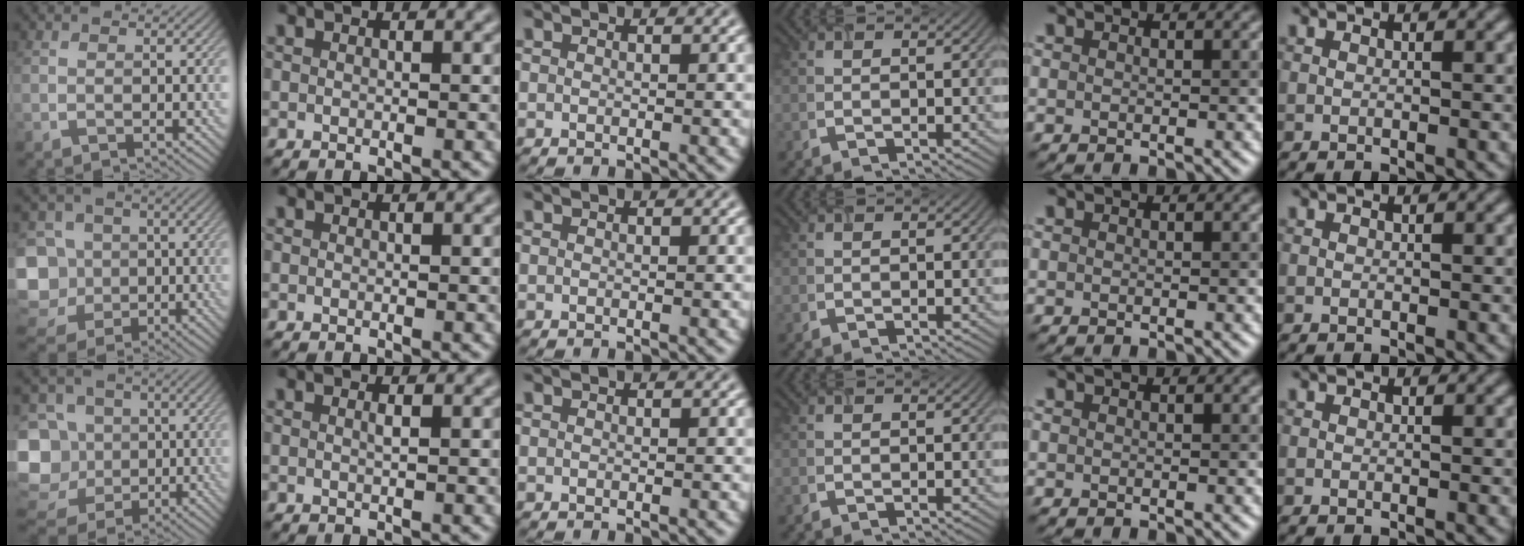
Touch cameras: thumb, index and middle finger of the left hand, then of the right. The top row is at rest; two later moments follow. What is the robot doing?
{"motion": "close", "object": "airpods case & airpods"}